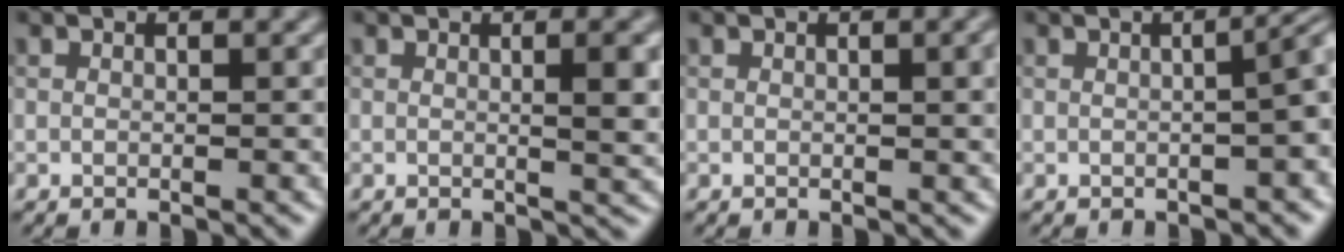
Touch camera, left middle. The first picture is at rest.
{"total": 4.0, "force": [0.5, 1.0, 3.8], "torque": [-0.043, 0.006, 0.005]}
{"total": 2.7, "force": [0.5, 0.8, 2.5], "torque": [-0.026, 0.005, 0.004]}
{"total": 4.6, "force": [-0.1, 1.9, 4.2], "torque": [-0.022, 0.013, -0.002]}